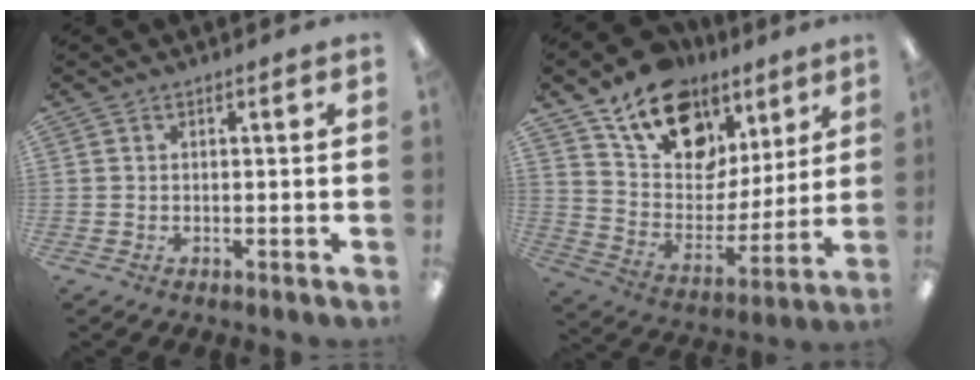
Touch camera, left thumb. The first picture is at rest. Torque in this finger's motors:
{"motor_torque": [2.33, 2.70, 1.43, -1.34, 0.14]}